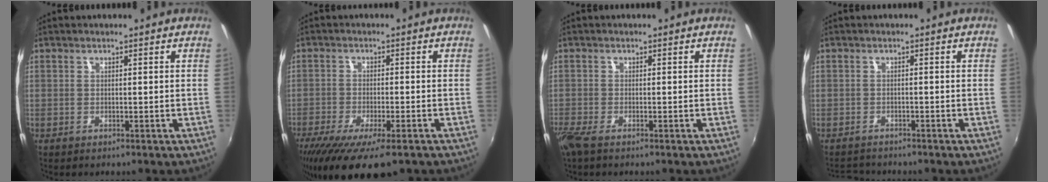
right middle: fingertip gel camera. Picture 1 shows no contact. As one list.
[{"total": 13.7, "force": [-9.5, 3.7, 9.2], "torque": [-0.189, -0.055, -0.151]}, {"total": 2.9, "force": [-2.1, 0.5, 2.0], "torque": [-0.049, -0.011, -0.046]}, {"total": 3.3, "force": [-3.1, 1.1, 0.2], "torque": [-0.018, -0.001, -0.059]}]